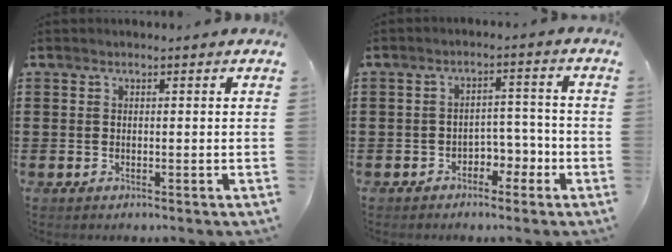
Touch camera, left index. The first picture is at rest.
{"total": 3.7, "force": [-2.7, 2.0, 1.4], "torque": [-0.030, 0.010, -0.056]}